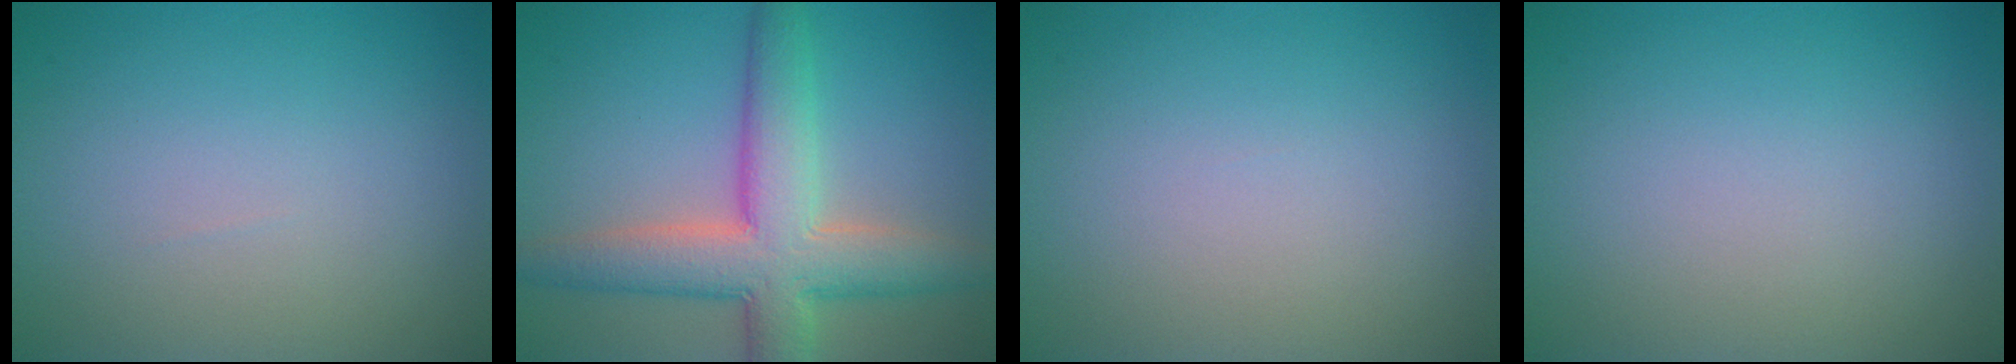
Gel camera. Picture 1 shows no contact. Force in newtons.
{"total": 7.9, "press": 7.9, "slide": 0.6}
{"total": 0.0}
{"total": 0.0}